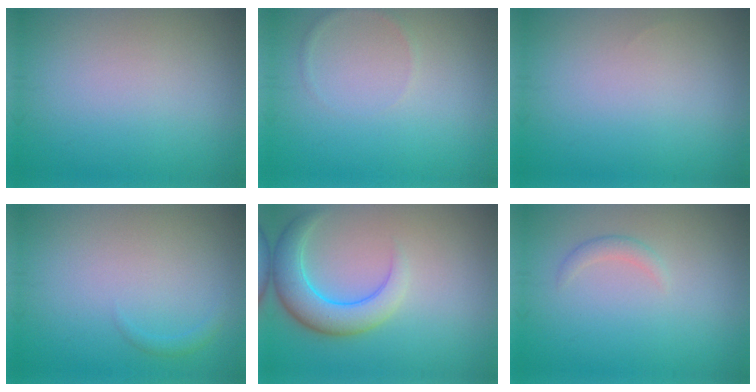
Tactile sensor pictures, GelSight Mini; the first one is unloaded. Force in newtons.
{"total": 0.7, "press": 0.7, "slide": 0.0}
{"total": 0.0}
{"total": 0.7, "press": 0.7, "slide": 0.1}
{"total": 5.0, "press": 5.0, "slide": 0.5}
{"total": 1.1, "press": 1.1, "slide": 0.0}